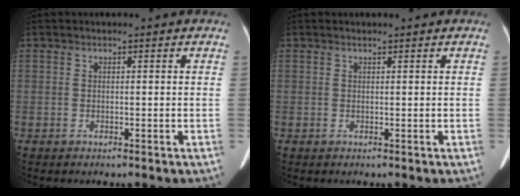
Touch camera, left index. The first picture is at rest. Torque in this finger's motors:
{"motor_torque": [-0.41, 0.33, -0.28, 0.01]}